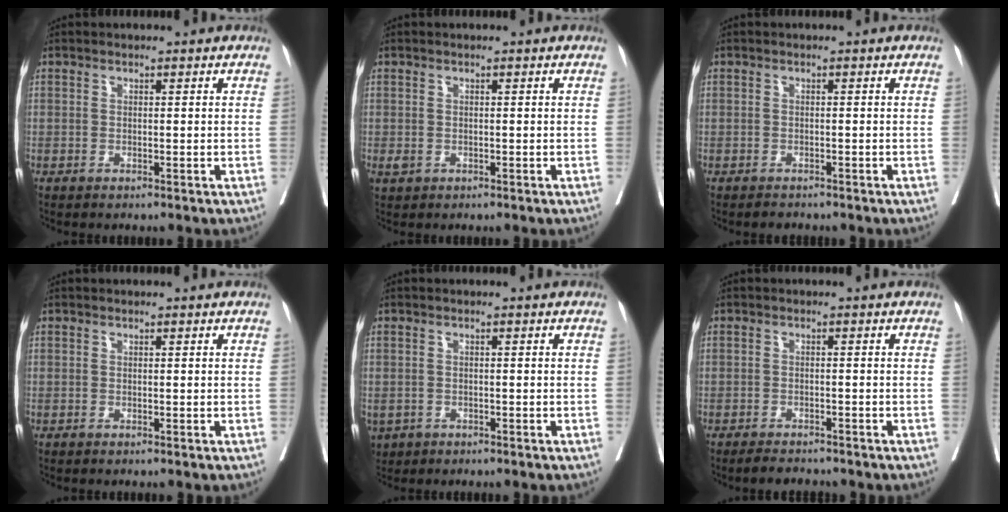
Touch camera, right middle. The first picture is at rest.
{"total": 1.1, "force": [-0.3, 0.9, 0.6], "torque": [-0.012, 0.001, 0.000]}
{"total": 1.3, "force": [-1.2, 0.4, 0.2], "torque": [-0.006, -0.001, -0.018]}
{"total": 0.0}
{"total": 4.9, "force": [-2.6, 3.7, 1.9], "torque": [-0.053, -0.004, -0.038]}
{"total": 3.7, "force": [-3.4, 0.9, 1.1], "torque": [-0.017, -0.005, -0.051]}